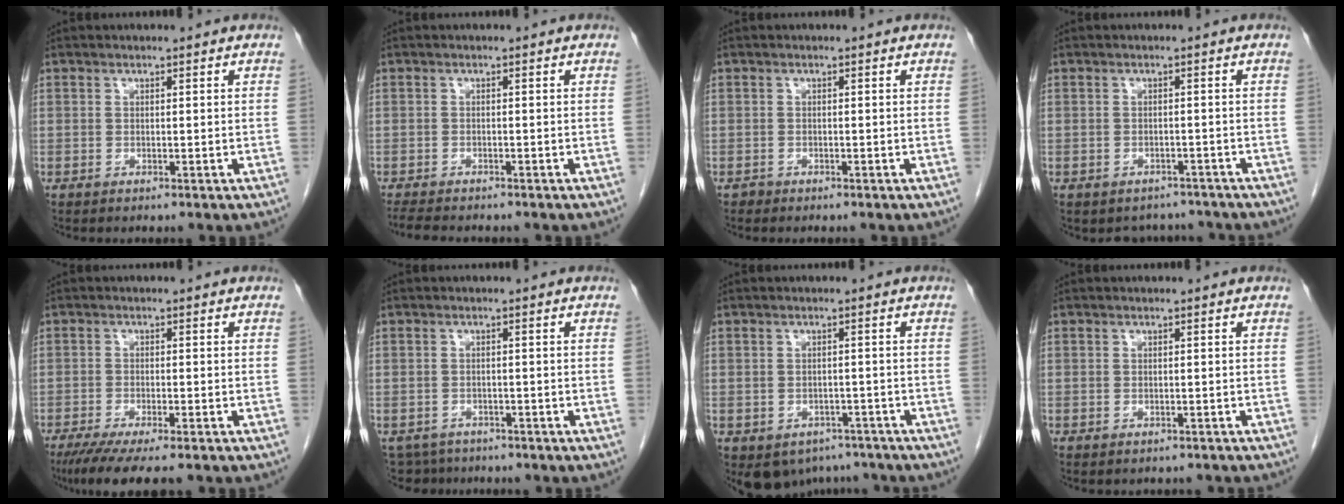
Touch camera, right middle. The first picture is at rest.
{"total": 4.7, "force": [-4.2, 0.9, 1.9], "torque": [-0.033, -0.013, -0.067]}
{"total": 0.5, "force": [-0.4, 0.3, -0.1], "torque": [-0.006, 0.000, -0.009]}
{"total": 4.0, "force": [-3.4, 2.0, -0.3], "torque": [0.009, 0.013, -0.043]}
{"total": 8.7, "force": [-6.9, 0.8, 5.3], "torque": [-0.077, -0.020, -0.108]}
{"total": 4.7, "force": [-4.0, 2.4, -0.2], "torque": [0.006, -0.001, -0.062]}
{"total": 7.3, "force": [-4.9, 5.2, 1.4], "torque": [-0.020, 0.007, -0.058]}
{"total": 2.3, "force": [-2.1, 0.9, 0.4], "torque": [-0.010, -0.002, -0.025]}